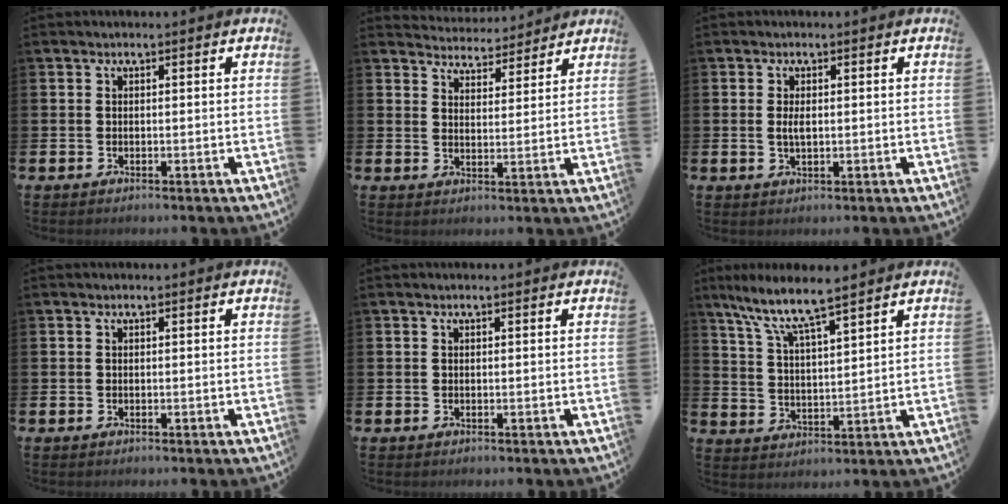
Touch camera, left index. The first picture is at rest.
{"total": 4.5, "force": [4.4, 0.8, -0.4], "torque": [-0.006, -0.031, 0.079]}
{"total": 1.8, "force": [0.2, 0.8, 1.6], "torque": [-0.032, 0.004, 0.001]}
{"total": 0.0}
{"total": 0.0}
{"total": 7.3, "force": [6.5, 0.5, 3.4], "torque": [-0.096, -0.031, 0.111]}